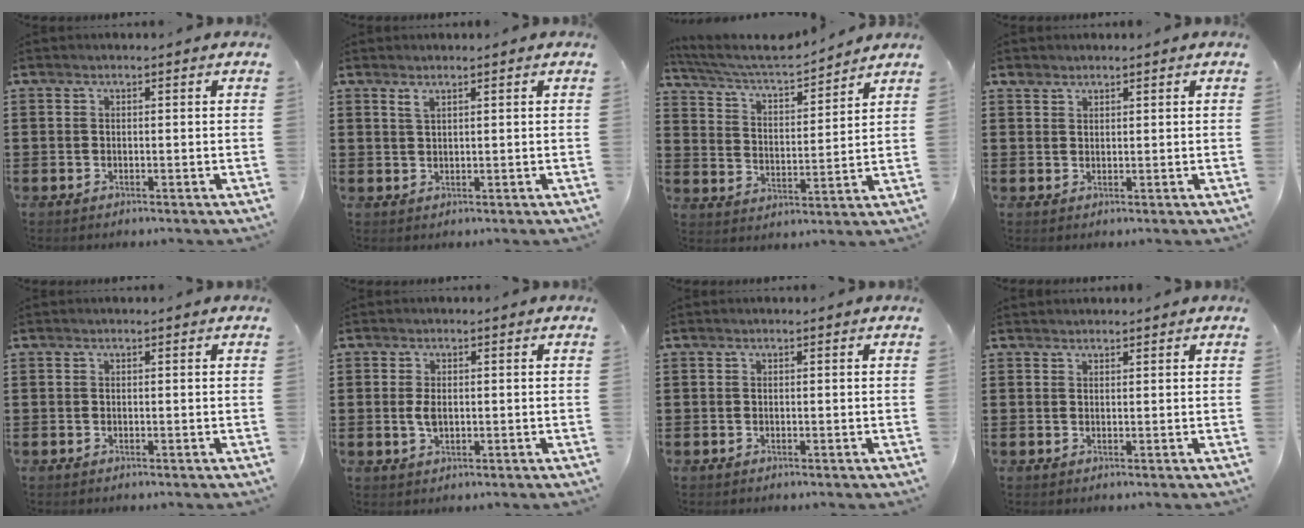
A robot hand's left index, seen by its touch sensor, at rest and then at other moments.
{"total": 1.3, "force": [0.8, 0.3, 1.0], "torque": [-0.023, 0.001, 0.015]}
{"total": 5.3, "force": [4.8, 0.6, 2.2], "torque": [-0.065, -0.033, 0.076]}
{"total": 1.3, "force": [1.2, 0.5, 0.1], "torque": [-0.005, 0.000, 0.025]}
{"total": 0.0}
{"total": 2.5, "force": [0.0, 1.3, 2.2], "torque": [-0.051, 0.000, -0.003]}
{"total": 0.0}
{"total": 0.9, "force": [0.9, 0.2, 0.0], "torque": [-0.001, 0.000, 0.019]}